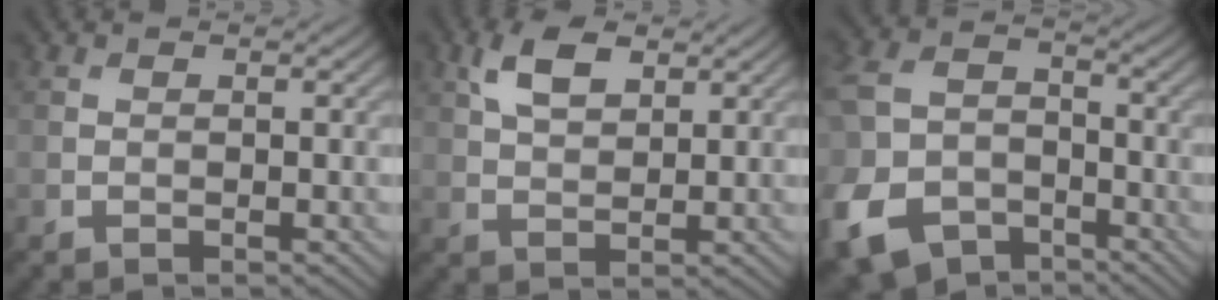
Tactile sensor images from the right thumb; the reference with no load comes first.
{"total": 5.2, "force": [2.7, 2.6, 3.6], "torque": [-0.081, 0.005, 0.053]}
{"total": 13.5, "force": [-6.8, 9.6, 6.7], "torque": [-0.209, -0.050, -0.129]}